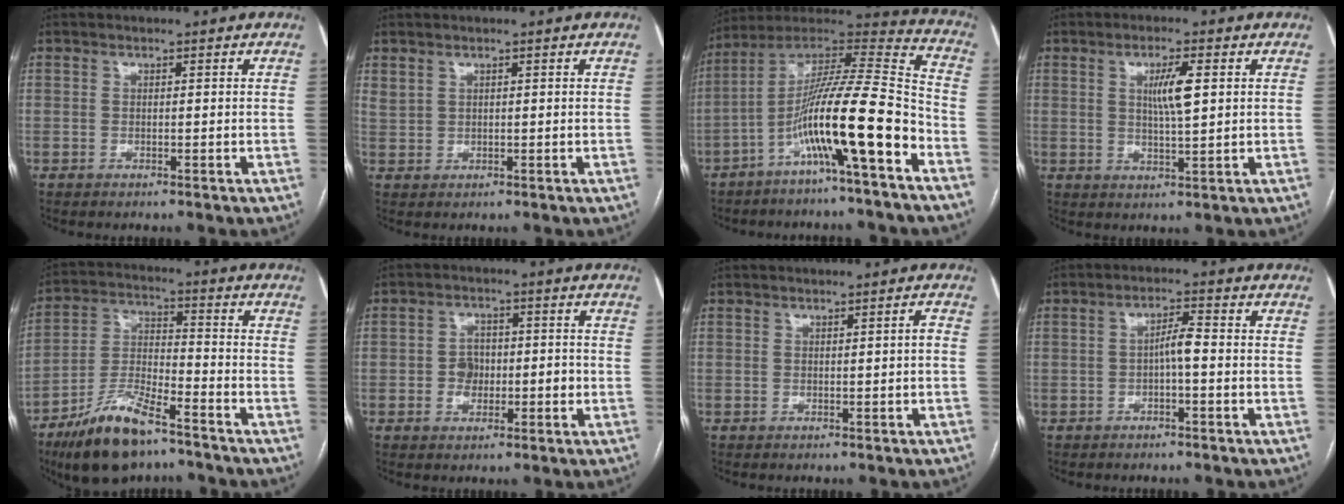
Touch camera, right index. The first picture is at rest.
{"total": 1.6, "force": [1.3, 0.8, 0.5], "torque": [-0.011, 0.009, 0.031]}
{"total": 16.9, "force": [-7.3, 0.2, 15.3], "torque": [-0.271, 0.007, -0.131]}
{"total": 5.2, "force": [1.3, 0.5, 5.0], "torque": [-0.091, -0.001, 0.024]}
{"total": 13.3, "force": [-9.3, 3.6, 8.8], "torque": [-0.181, -0.011, -0.170]}
{"total": 4.5, "force": [-0.8, 3.3, 2.9], "torque": [-0.046, 0.015, -0.011]}
{"total": 0.9, "force": [-0.1, 0.0, 0.9], "torque": [-0.012, 0.001, 0.001]}
{"total": 3.2, "force": [-0.7, 0.5, 3.0], "torque": [-0.051, 0.010, -0.011]}